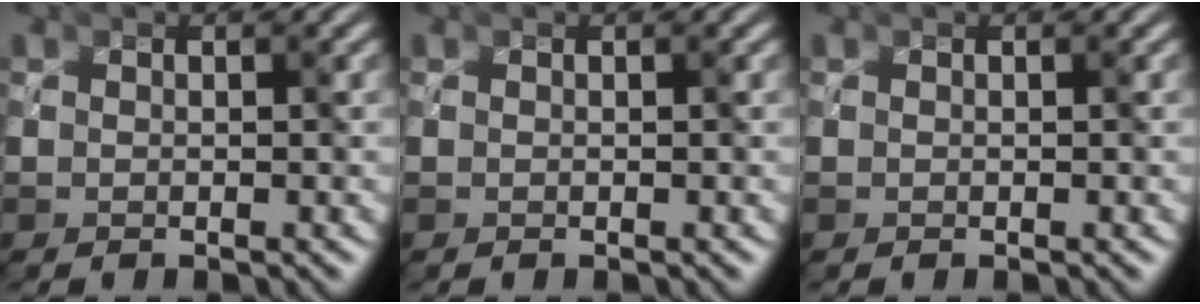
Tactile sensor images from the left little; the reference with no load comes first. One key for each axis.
{"total": 0.0}
{"total": 0.0}